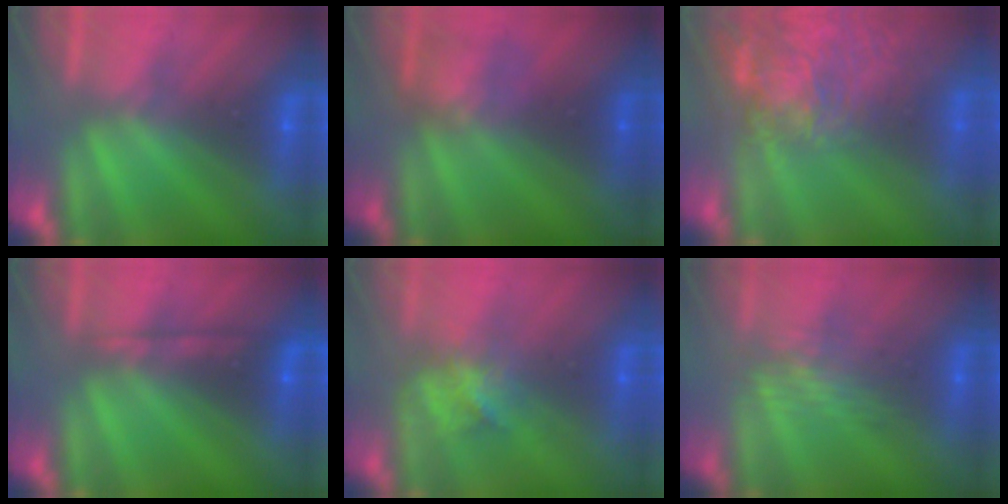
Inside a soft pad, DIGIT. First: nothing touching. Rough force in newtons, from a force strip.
{"total": 2.3}
{"total": 8.7}
{"total": 2.2}
{"total": 2.9}
{"total": 2.7}